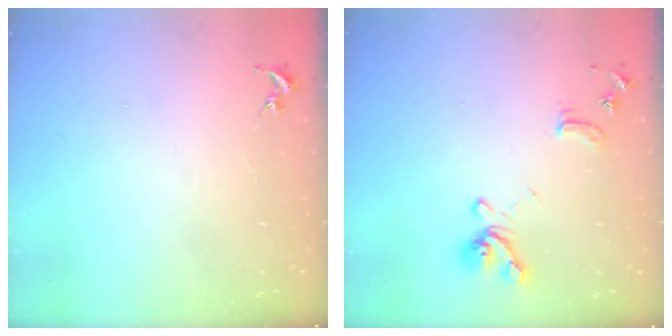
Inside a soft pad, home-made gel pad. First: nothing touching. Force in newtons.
{"total": 12.8, "press": 12.7, "slide": 1.4}